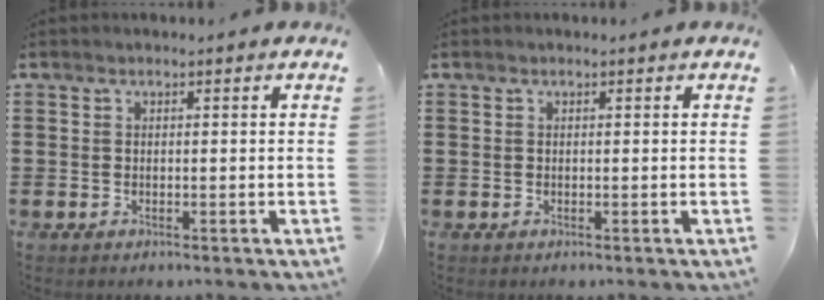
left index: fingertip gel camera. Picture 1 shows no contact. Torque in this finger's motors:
{"motor_torque": [0.29, -0.51, 0.17, 0.02]}